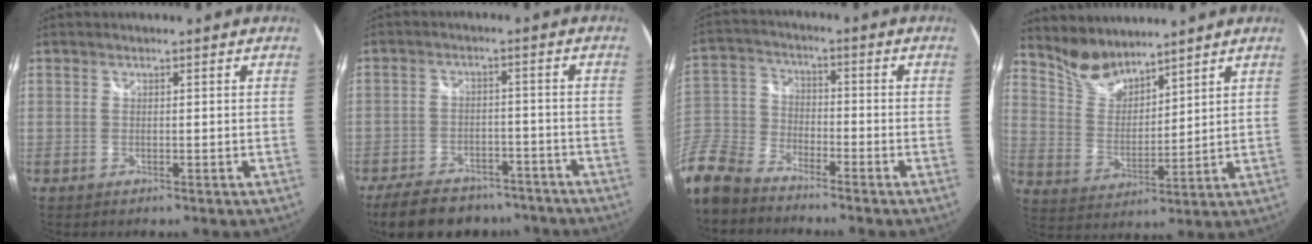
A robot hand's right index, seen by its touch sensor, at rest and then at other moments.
{"total": 17.0, "force": [-13.6, 7.7, 6.9], "torque": [-0.156, 0.009, -0.185]}
{"total": 14.5, "force": [-10.4, 8.2, 6.0], "torque": [-0.167, 0.006, -0.214]}
{"total": 8.3, "force": [7.5, 2.5, 2.3], "torque": [-0.043, 0.001, 0.155]}